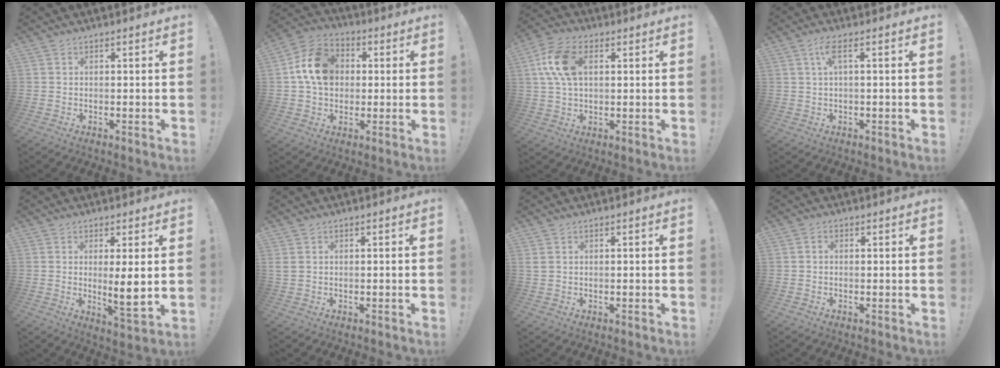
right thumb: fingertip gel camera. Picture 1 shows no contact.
{"total": 14.3, "force": [2.6, 11.4, 8.3], "torque": [-0.128, 0.010, 0.058]}
{"total": 12.4, "force": [3.1, 7.6, 9.3], "torque": [-0.184, 0.005, 0.057]}
{"total": 4.1, "force": [0.8, 0.5, 3.9], "torque": [-0.077, 0.002, 0.012]}
{"total": 7.6, "force": [0.9, 1.1, 7.4], "torque": [-0.106, -0.017, 0.015]}
{"total": 1.5, "force": [0.3, 1.1, 0.9], "torque": [-0.025, 0.006, 0.009]}
{"total": 1.3, "force": [0.4, 0.9, 0.9], "torque": [-0.024, 0.008, 0.009]}
{"total": 0.7, "force": [-0.1, 0.6, 0.3], "torque": [-0.007, 0.003, -0.002]}